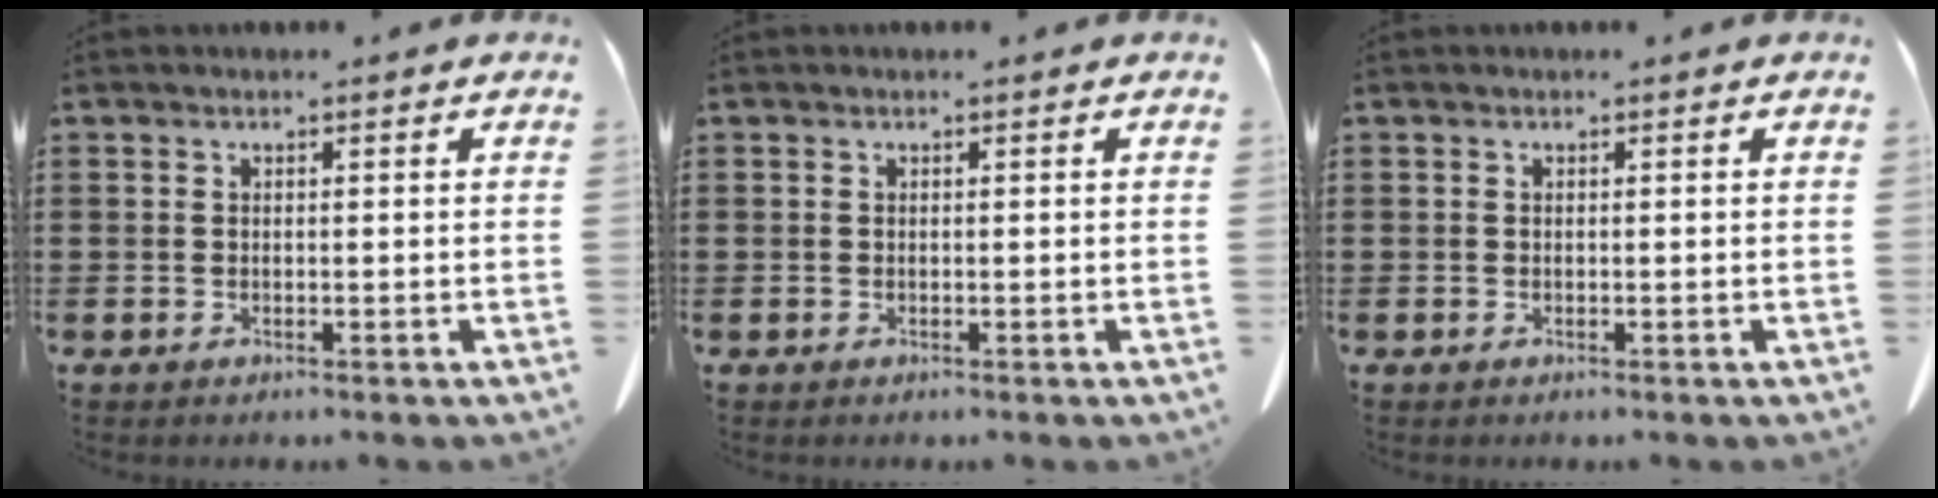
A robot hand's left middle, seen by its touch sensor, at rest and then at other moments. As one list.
[{"total": 0.0}, {"total": 0.0}]